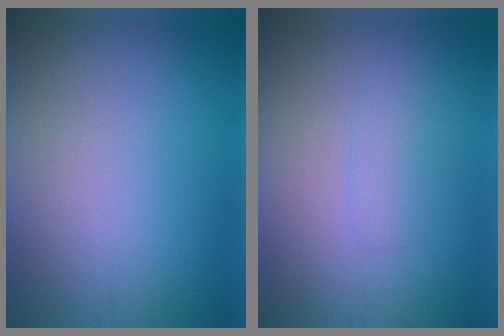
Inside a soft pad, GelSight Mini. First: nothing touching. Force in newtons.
{"total": 1.1, "press": 1.1, "slide": 0.1}